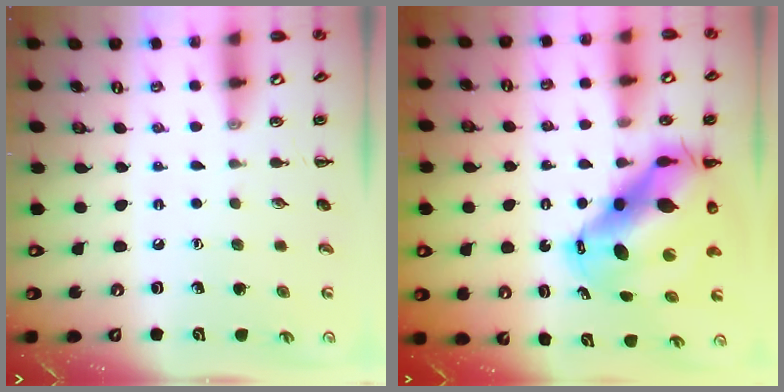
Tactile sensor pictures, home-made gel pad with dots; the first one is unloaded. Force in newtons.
{"total": 15.6, "press": 15.1, "slide": 4.0}